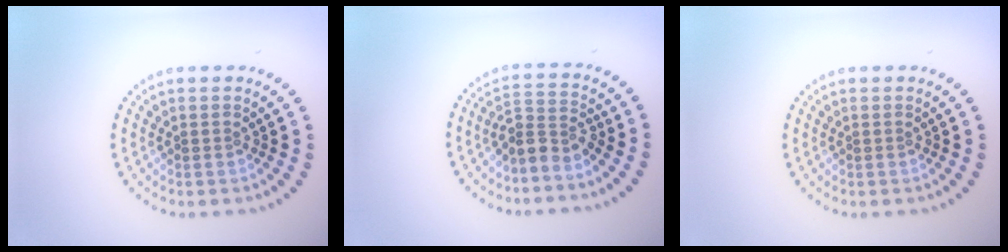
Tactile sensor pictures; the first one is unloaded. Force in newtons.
{"total": 2.7, "press": 2.0, "slide": 1.8}
{"total": 0.0}